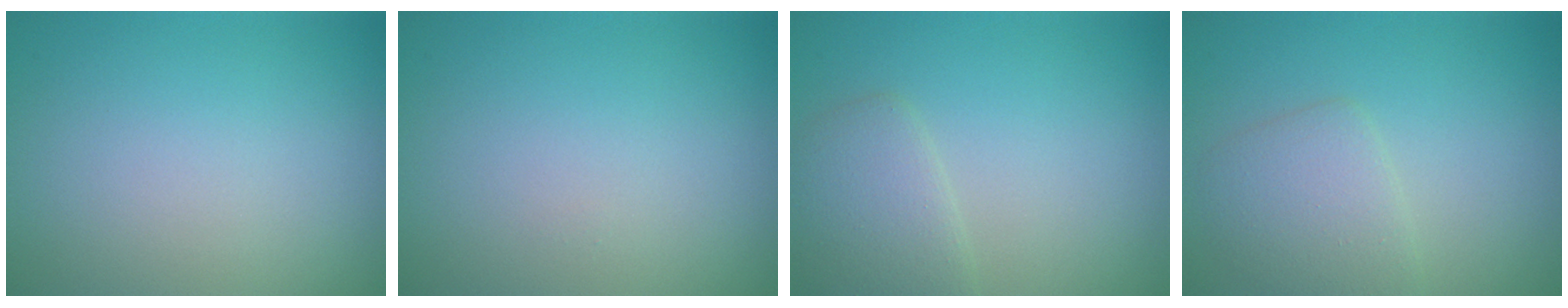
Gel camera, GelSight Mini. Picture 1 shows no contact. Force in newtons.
{"total": 0.0}
{"total": 2.7, "press": 2.7, "slide": 0.1}
{"total": 2.9, "press": 2.9, "slide": 0.2}